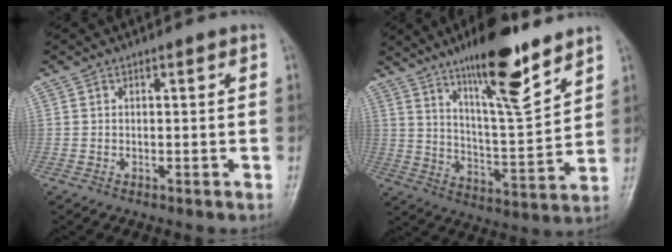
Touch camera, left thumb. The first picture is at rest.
{"total": 16.4, "force": [11.2, 3.6, 11.5], "torque": [-0.168, -0.068, 0.192]}